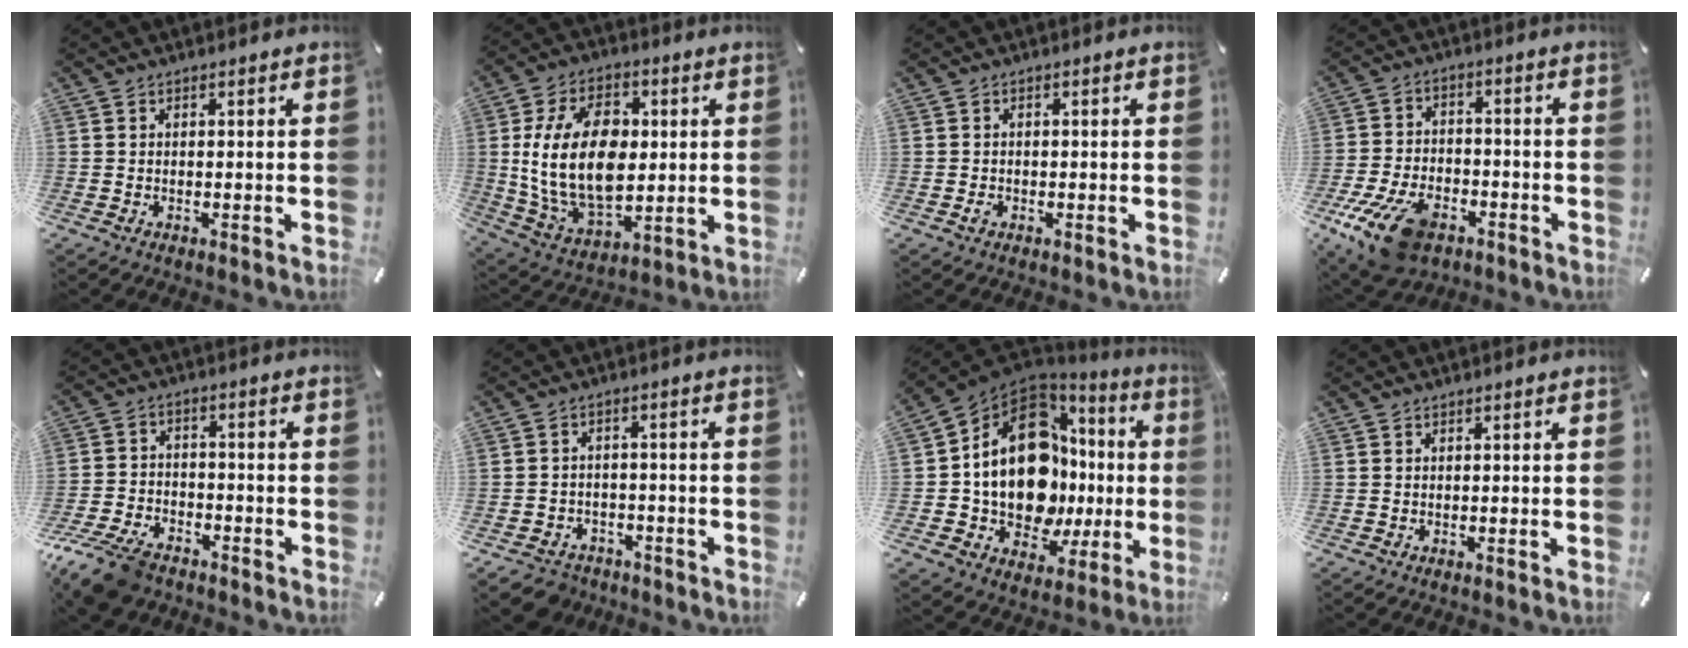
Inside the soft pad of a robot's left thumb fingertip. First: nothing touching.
{"total": 19.7, "force": [1.5, 13.5, 14.3], "torque": [-0.293, 0.001, 0.027]}
{"total": 1.2, "force": [-0.5, 0.8, 0.8], "torque": [-0.015, 0.001, -0.011]}
{"total": 14.4, "force": [-8.3, 7.9, 8.8], "torque": [-0.169, 0.044, -0.140]}
{"total": 10.4, "force": [-7.9, 5.1, 4.4], "torque": [-0.084, 0.040, -0.148]}
{"total": 4.8, "force": [-3.4, 3.2, 1.0], "torque": [-0.027, 0.014, -0.067]}
{"total": 21.1, "force": [1.8, 14.2, 15.5], "torque": [-0.304, -0.037, 0.035]}
{"total": 0.0}